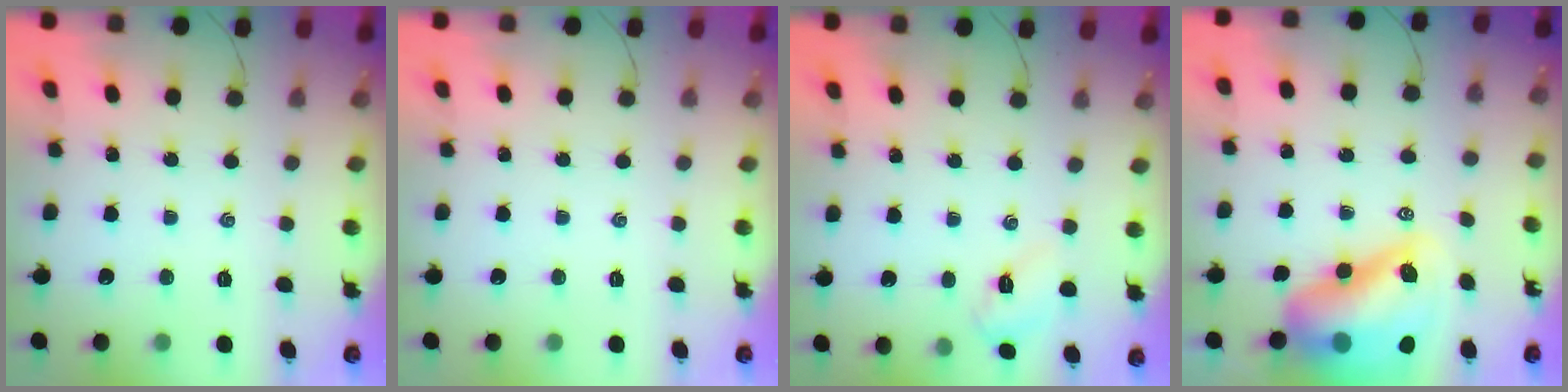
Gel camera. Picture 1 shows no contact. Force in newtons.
{"total": 0.0}
{"total": 3.6, "press": 3.5, "slide": 0.9}
{"total": 17.5, "press": 16.9, "slide": 4.7}